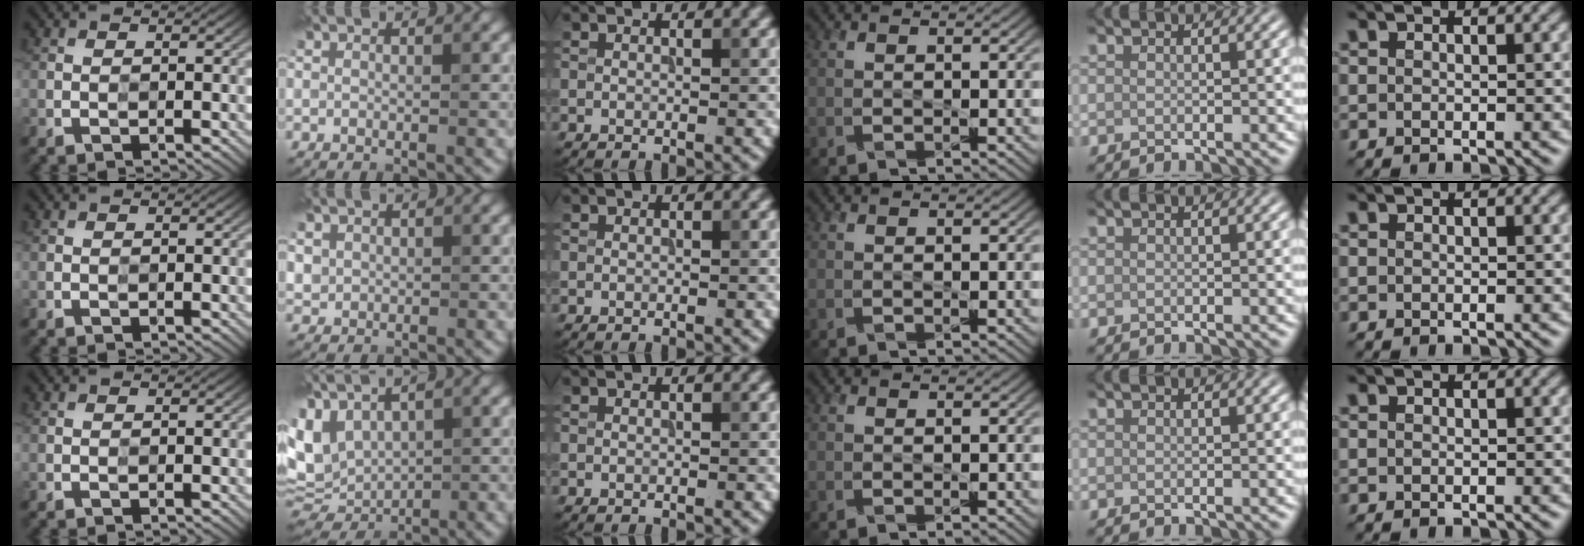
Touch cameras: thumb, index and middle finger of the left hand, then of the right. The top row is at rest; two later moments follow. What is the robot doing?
{"motion": "press", "object": "sticky note"}